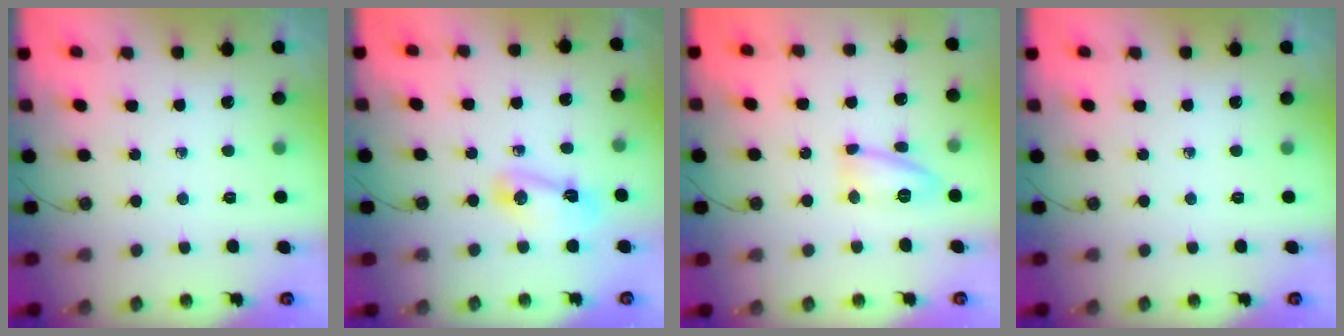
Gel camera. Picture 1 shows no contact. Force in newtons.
{"total": 5.4, "press": 5.4, "slide": 0.4}
{"total": 11.2, "press": 11.1, "slide": 0.9}
{"total": 0.0}